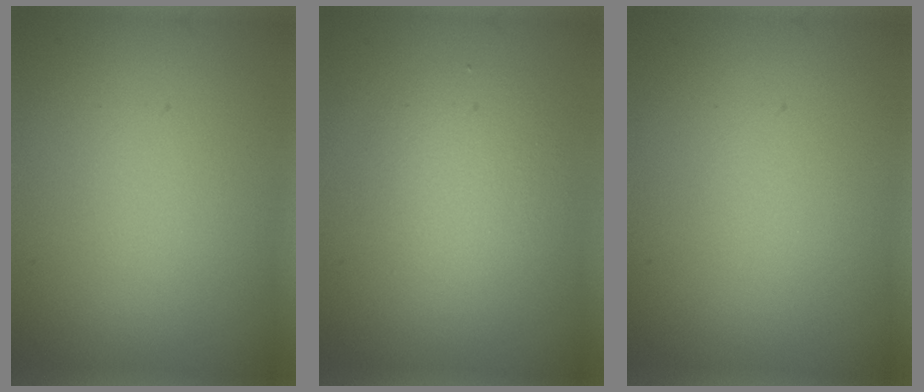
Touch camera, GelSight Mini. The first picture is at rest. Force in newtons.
{"total": 2.8, "press": 2.8, "slide": 0.2}
{"total": 0.0}